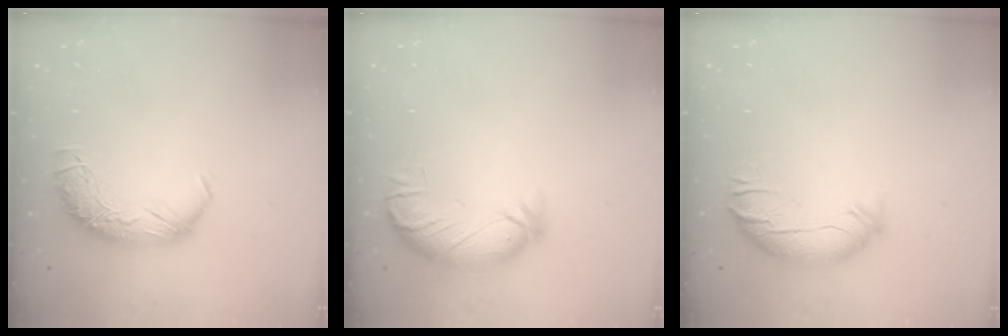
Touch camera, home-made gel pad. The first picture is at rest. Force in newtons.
{"total": 3.9, "press": 3.4, "slide": 2.0}
{"total": 2.7, "press": 2.1, "slide": 1.7}